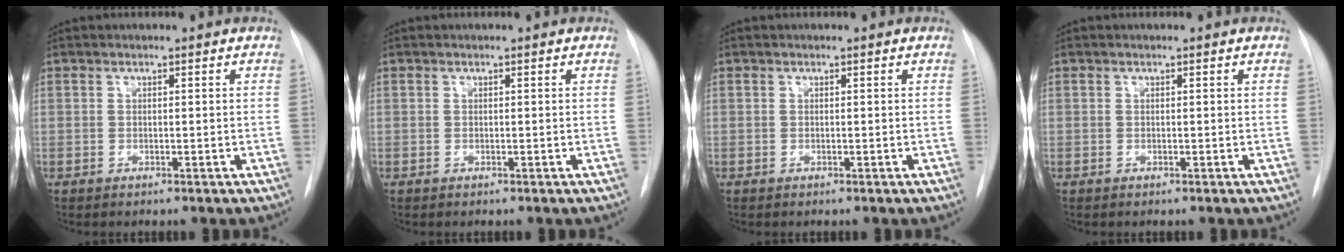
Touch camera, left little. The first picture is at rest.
{"total": 0.0}
{"total": 0.0}
{"total": 0.0}